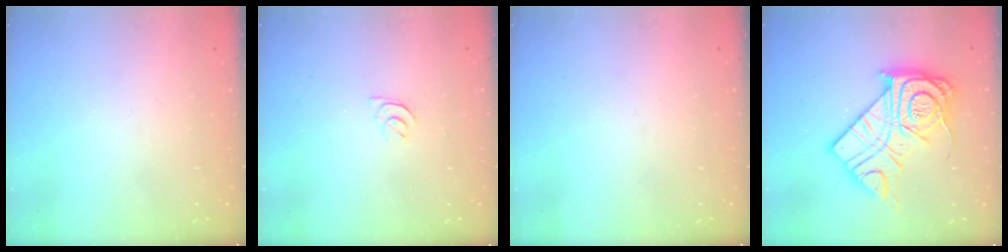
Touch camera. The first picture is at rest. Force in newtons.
{"total": 3.6, "press": 3.6, "slide": 0.4}
{"total": 0.0}
{"total": 20.5, "press": 20.4, "slide": 1.9}